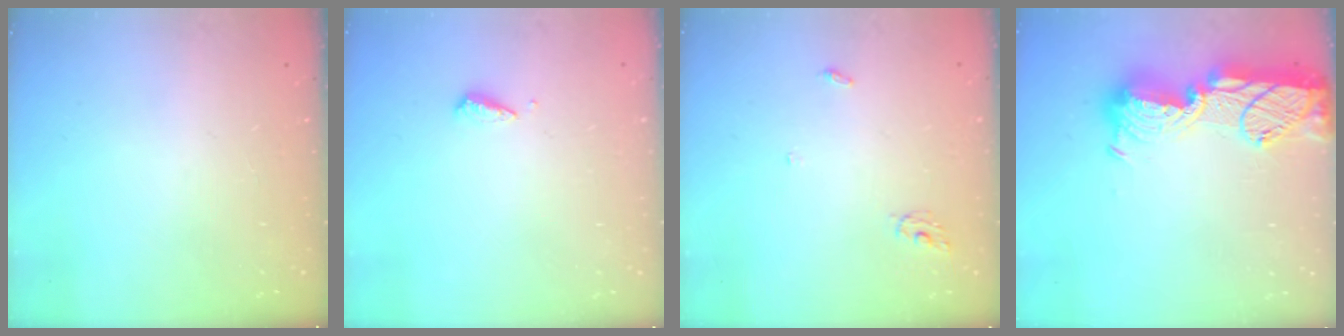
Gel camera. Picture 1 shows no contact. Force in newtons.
{"total": 3.1, "press": 3.1, "slide": 0.2}
{"total": 4.0, "press": 4.0, "slide": 0.3}
{"total": 19.3, "press": 19.2, "slide": 1.1}